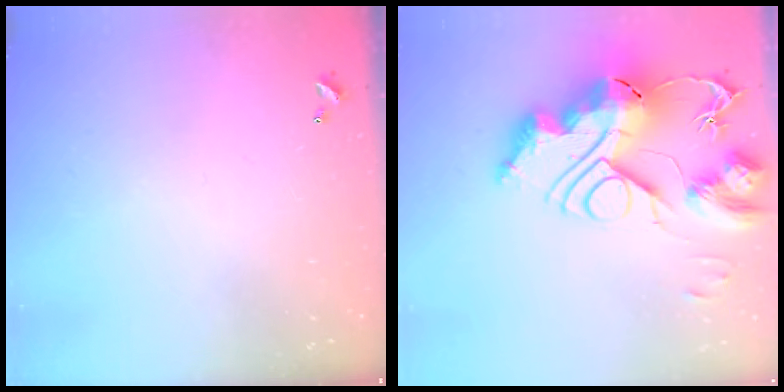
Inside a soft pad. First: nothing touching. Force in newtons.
{"total": 0.7, "press": 0.7, "slide": 0.0}